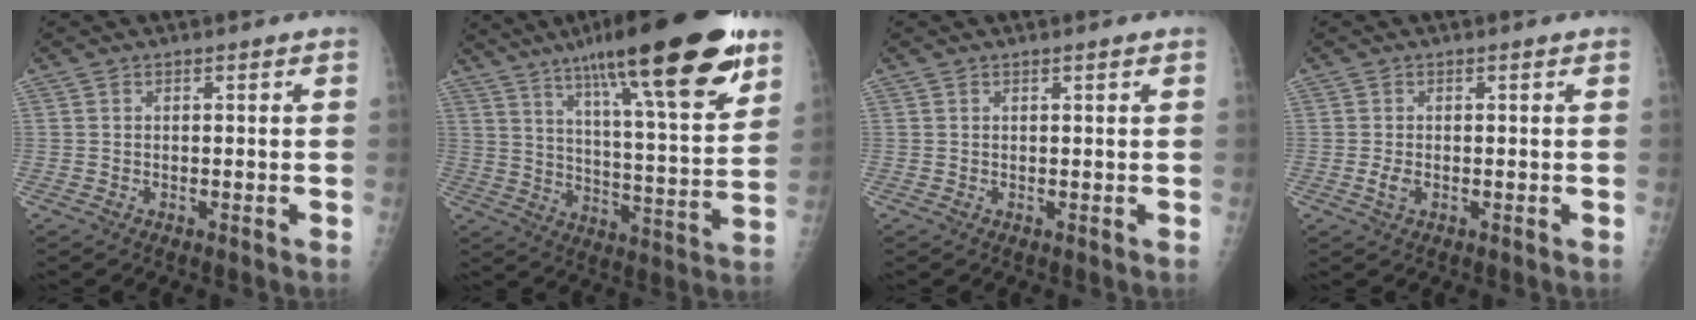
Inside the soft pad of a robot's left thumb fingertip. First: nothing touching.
{"total": 27.1, "force": [16.8, 5.2, 20.7], "torque": [-0.306, -0.045, 0.262]}
{"total": 0.6, "force": [0.4, 0.0, 0.4], "torque": [-0.010, -0.002, 0.008]}
{"total": 1.8, "force": [-0.2, 0.9, 1.6], "torque": [-0.035, -0.002, -0.002]}